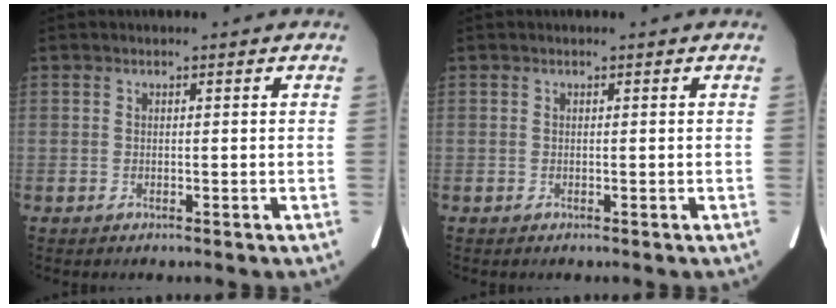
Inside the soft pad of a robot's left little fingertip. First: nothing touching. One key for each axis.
{"total": 0.0}